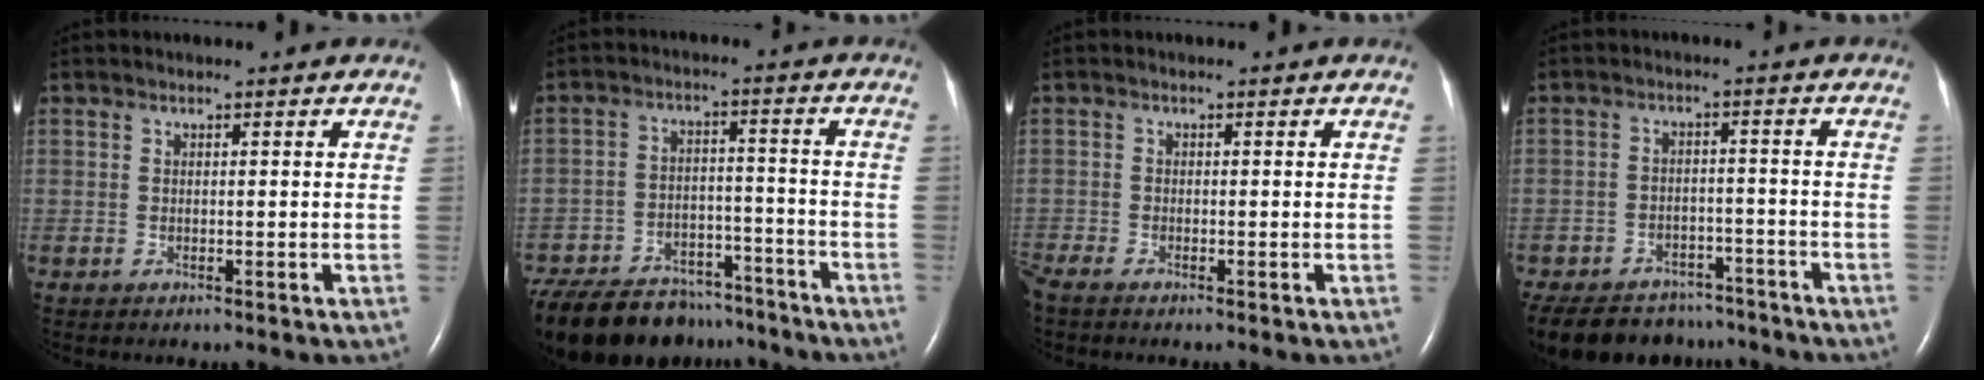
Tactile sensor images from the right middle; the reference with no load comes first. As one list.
[{"total": 20.1, "force": [-16.8, 8.3, 7.5], "torque": [-0.174, -0.017, -0.244]}, {"total": 1.7, "force": [-1.6, 0.0, 0.6], "torque": [-0.023, -0.006, -0.034]}, {"total": 15.9, "force": [-13.0, 7.7, 4.8], "torque": [-0.118, 0.001, -0.174]}]